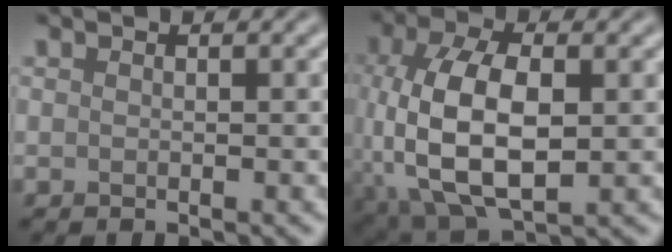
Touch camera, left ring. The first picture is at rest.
{"total": 10.4, "force": [-0.7, 5.6, 8.8], "torque": [-0.194, -0.010, -0.008]}